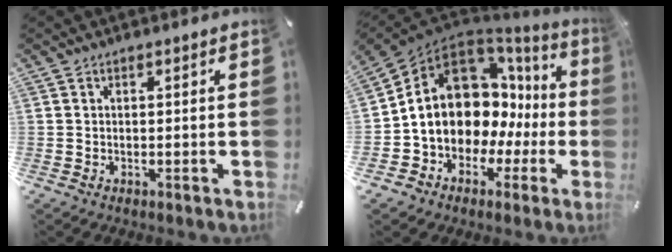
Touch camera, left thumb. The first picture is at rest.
{"total": 15.1, "force": [2.0, 11.7, 9.3], "torque": [-0.168, -0.037, 0.037]}